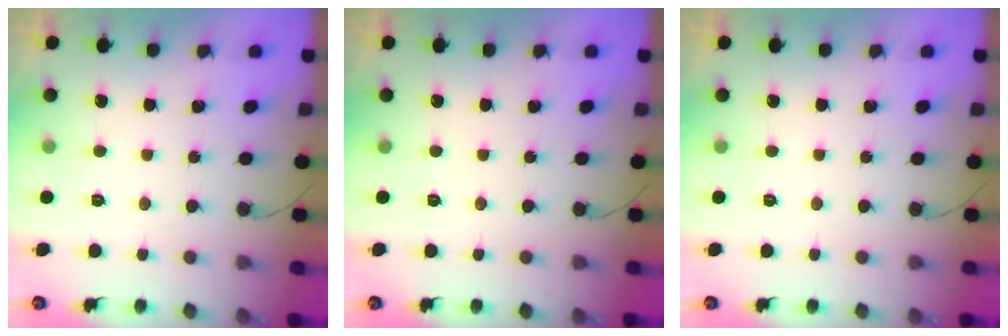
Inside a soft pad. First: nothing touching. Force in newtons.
{"total": 0.0}
{"total": 0.0}